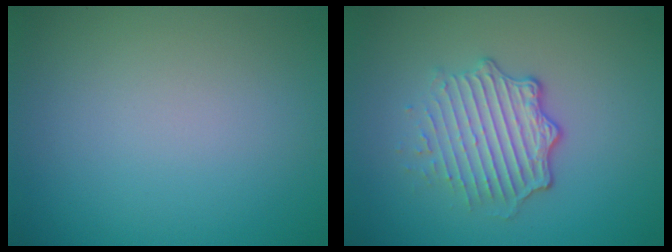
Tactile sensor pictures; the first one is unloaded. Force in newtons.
{"total": 4.7, "press": 3.4, "slide": 3.2}